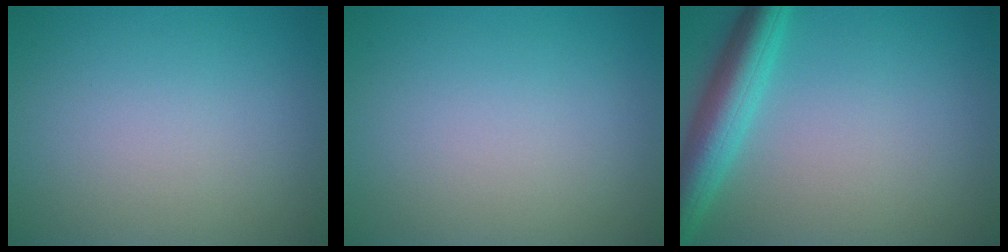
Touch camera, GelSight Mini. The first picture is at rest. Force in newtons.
{"total": 0.0}
{"total": 5.3, "press": 5.3, "slide": 0.2}